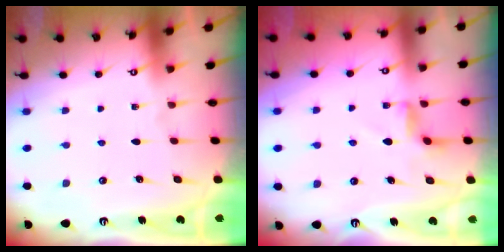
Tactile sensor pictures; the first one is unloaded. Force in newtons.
{"total": 3.4, "press": 3.3, "slide": 0.5}